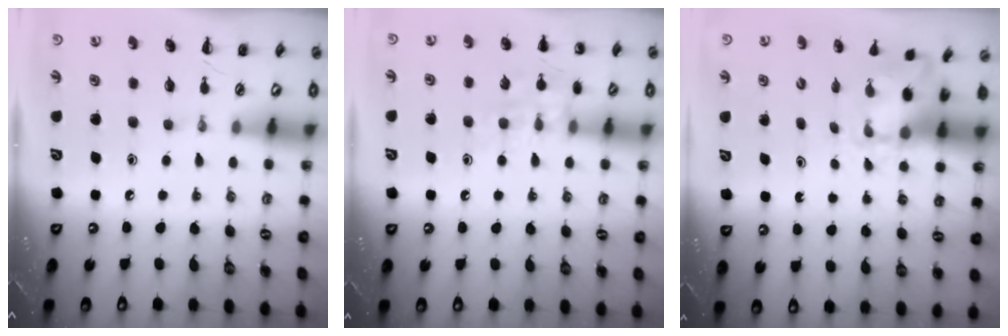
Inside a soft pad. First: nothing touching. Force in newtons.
{"total": 10.3, "press": 10.2, "slide": 0.8}
{"total": 2.1, "press": 2.0, "slide": 0.7}